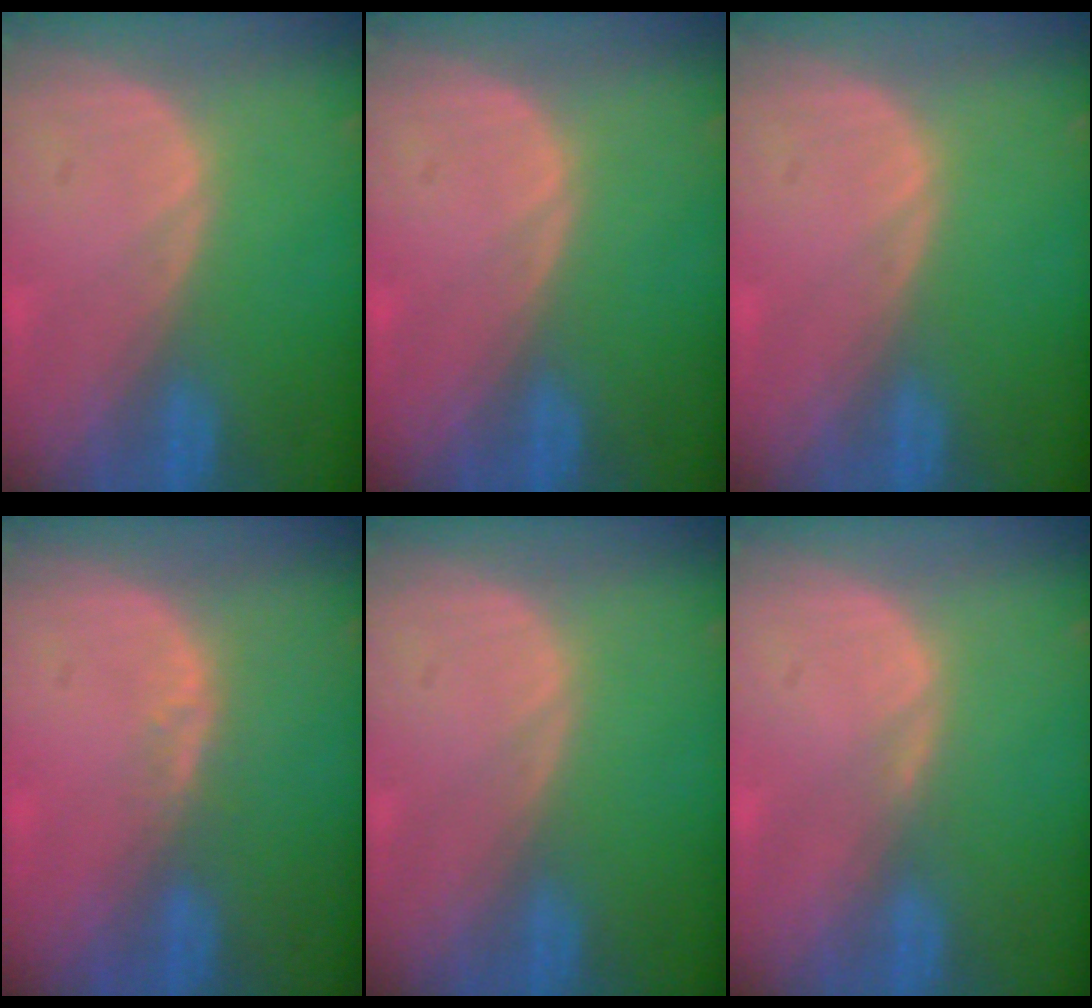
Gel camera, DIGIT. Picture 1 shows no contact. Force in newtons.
{"total": 0.0}
{"total": 0.0}
{"total": 1.9, "press": 1.4, "slide": 1.3}
{"total": 0.0}
{"total": 0.7, "press": 0.7, "slide": 0.2}